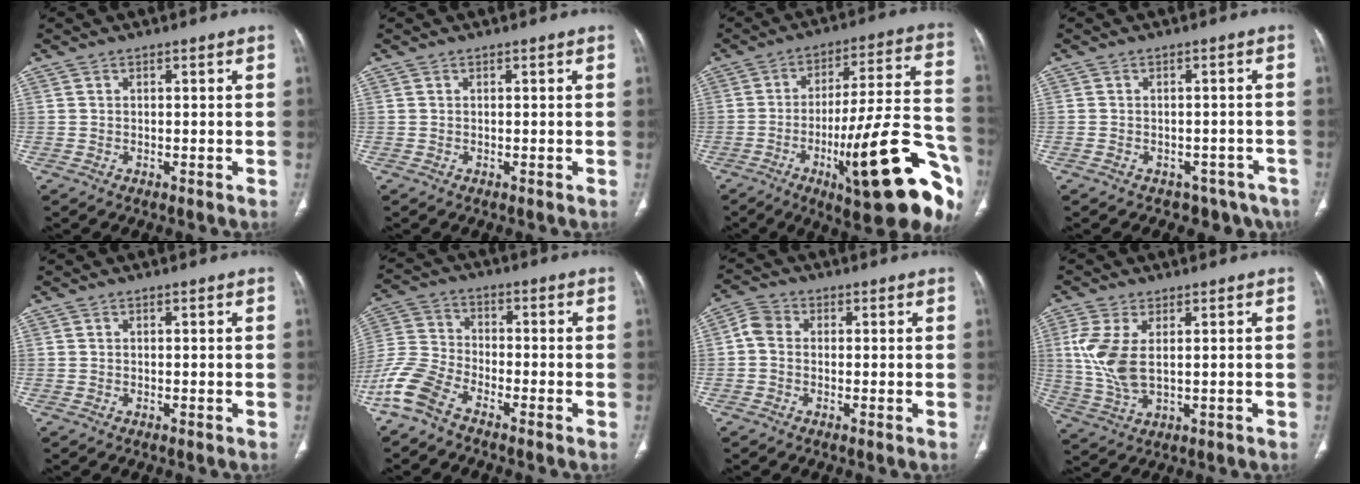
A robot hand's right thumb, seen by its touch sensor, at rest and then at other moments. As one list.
[{"total": 0.0}, {"total": 26.5, "force": [-10.8, 5.9, 23.5], "torque": [-0.290, 0.054, -0.152]}, {"total": 7.3, "force": [-4.6, 5.3, 2.2], "torque": [-0.013, 0.040, -0.050]}, {"total": 0.0}, {"total": 9.5, "force": [-6.7, 4.1, 5.3], "torque": [-0.126, 0.025, -0.147]}, {"total": 3.6, "force": [-0.1, 2.8, 2.2], "torque": [-0.036, 0.007, -0.015]}, {"total": 8.7, "force": [1.4, 4.2, 7.5], "torque": [-0.176, -0.007, 0.037]}]